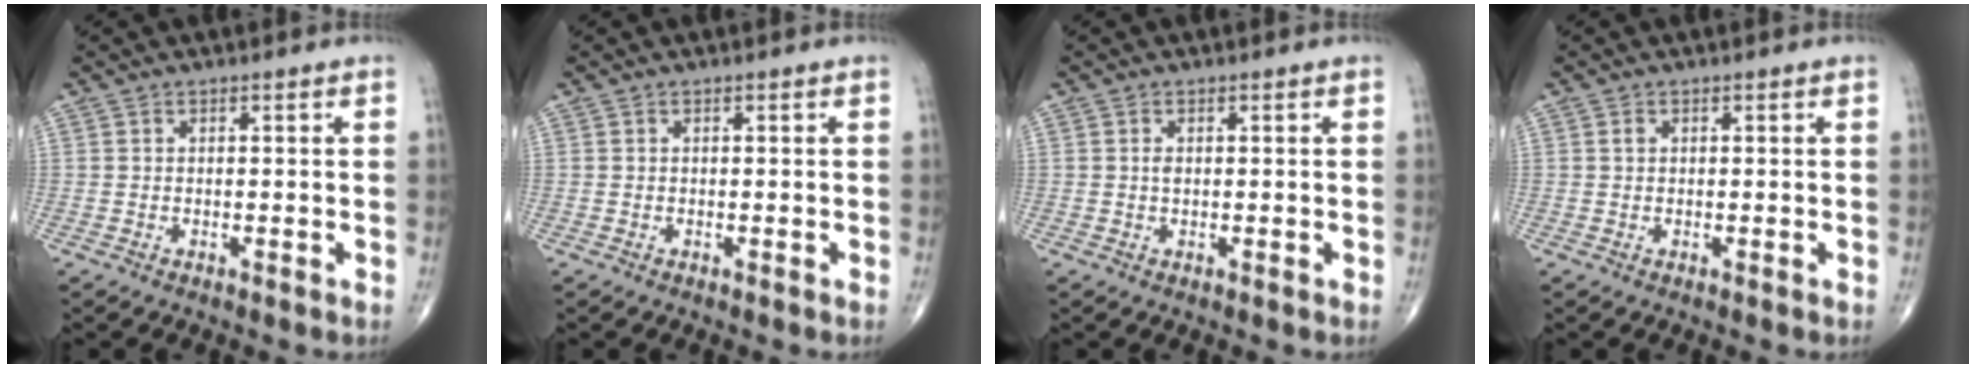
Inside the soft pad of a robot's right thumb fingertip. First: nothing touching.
{"total": 0.0}
{"total": 0.9, "force": [0.1, 0.6, 0.7], "torque": [-0.013, 0.000, 0.003]}
{"total": 0.6, "force": [0.2, 0.5, 0.4], "torque": [-0.008, 0.003, 0.004]}